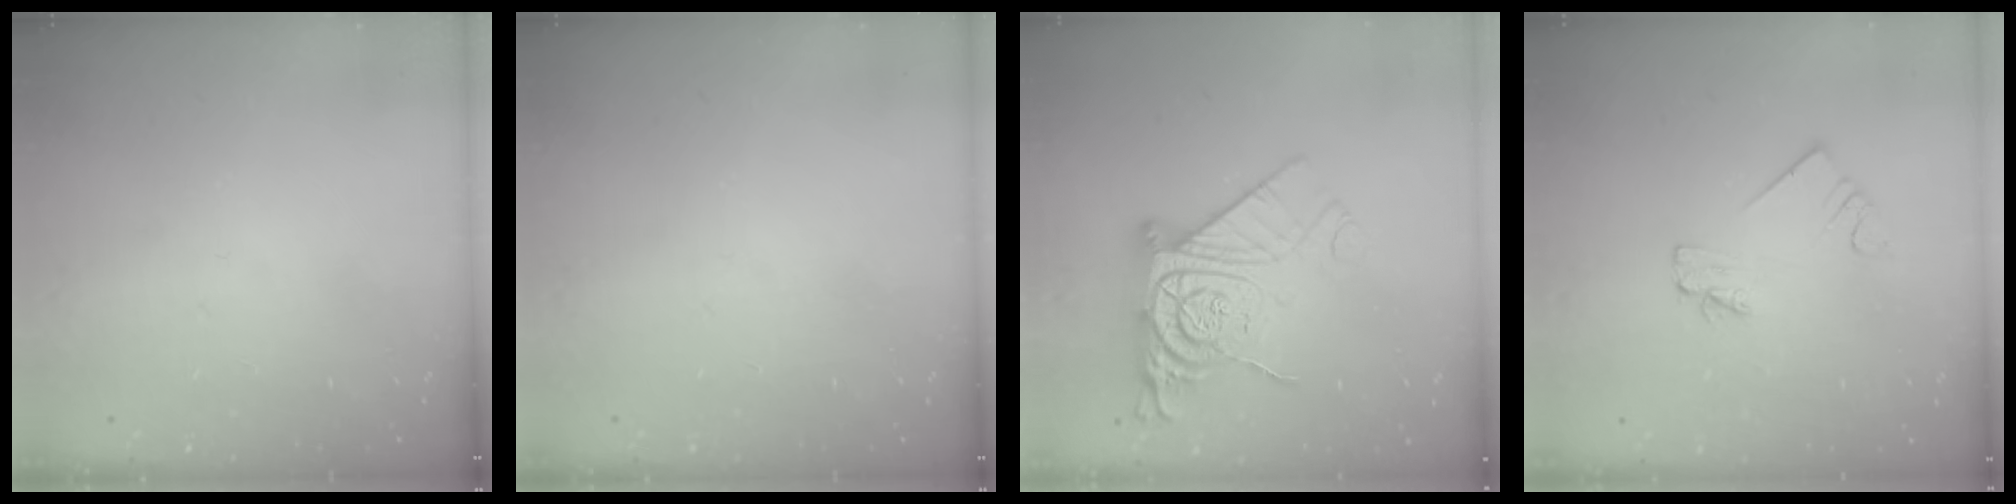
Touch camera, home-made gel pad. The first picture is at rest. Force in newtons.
{"total": 0.0}
{"total": 16.0, "press": 15.9, "slide": 1.4}
{"total": 2.0, "press": 2.0, "slide": 0.1}